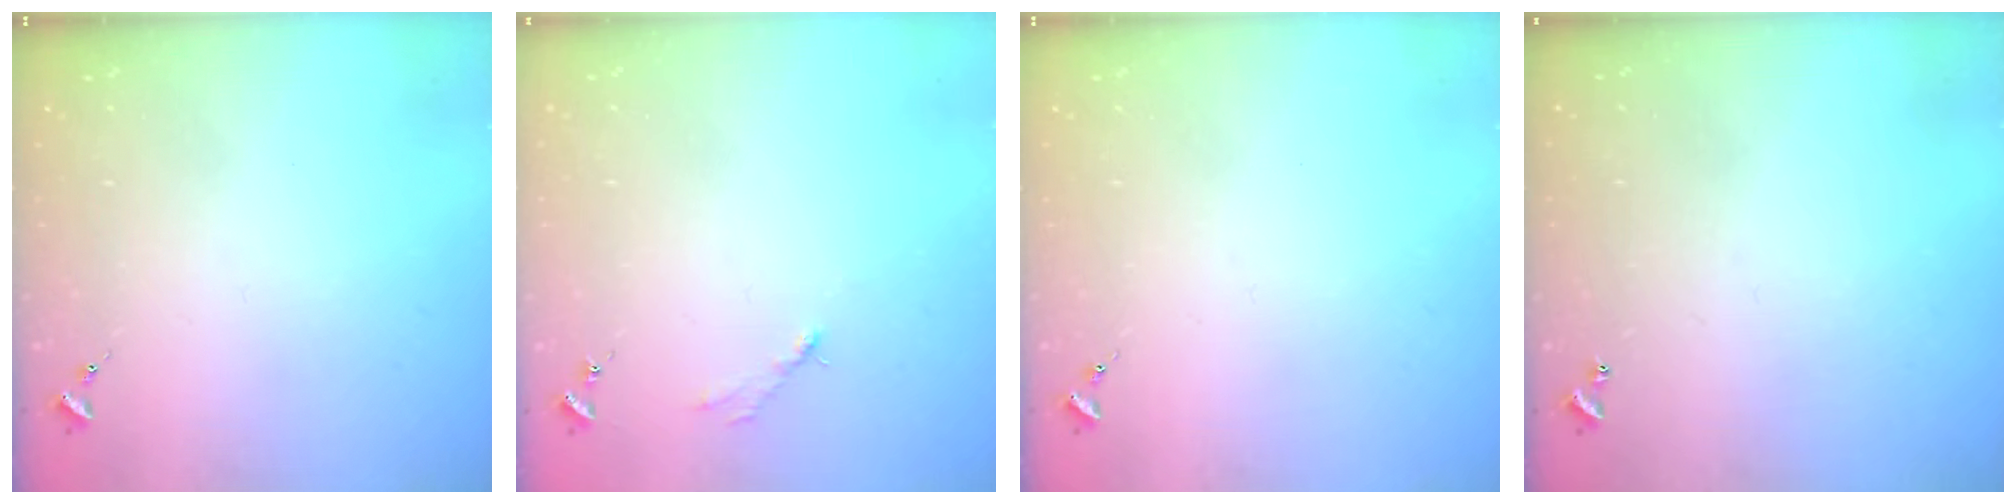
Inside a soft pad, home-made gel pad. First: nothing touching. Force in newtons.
{"total": 2.6, "press": 2.6, "slide": 0.3}
{"total": 0.0}
{"total": 0.9, "press": 0.9, "slide": 0.2}